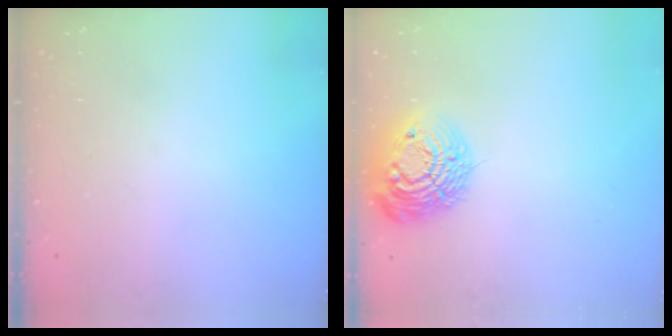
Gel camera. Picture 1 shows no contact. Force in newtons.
{"total": 14.9, "press": 14.8, "slide": 1.2}